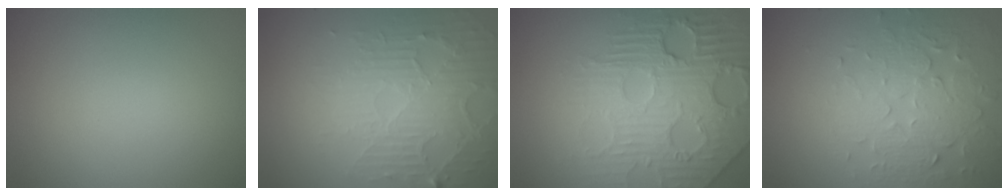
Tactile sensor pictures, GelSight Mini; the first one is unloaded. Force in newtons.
{"total": 5.4, "press": 3.6, "slide": 4.0}
{"total": 8.1, "press": 5.8, "slide": 5.7}
{"total": 4.7, "press": 3.4, "slide": 3.2}